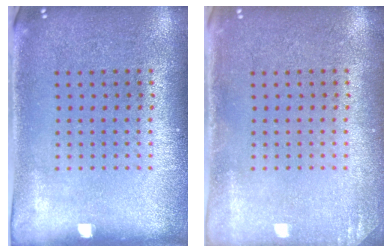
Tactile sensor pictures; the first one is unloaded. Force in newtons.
{"total": 1.1, "press": 1.1, "slide": 0.1}